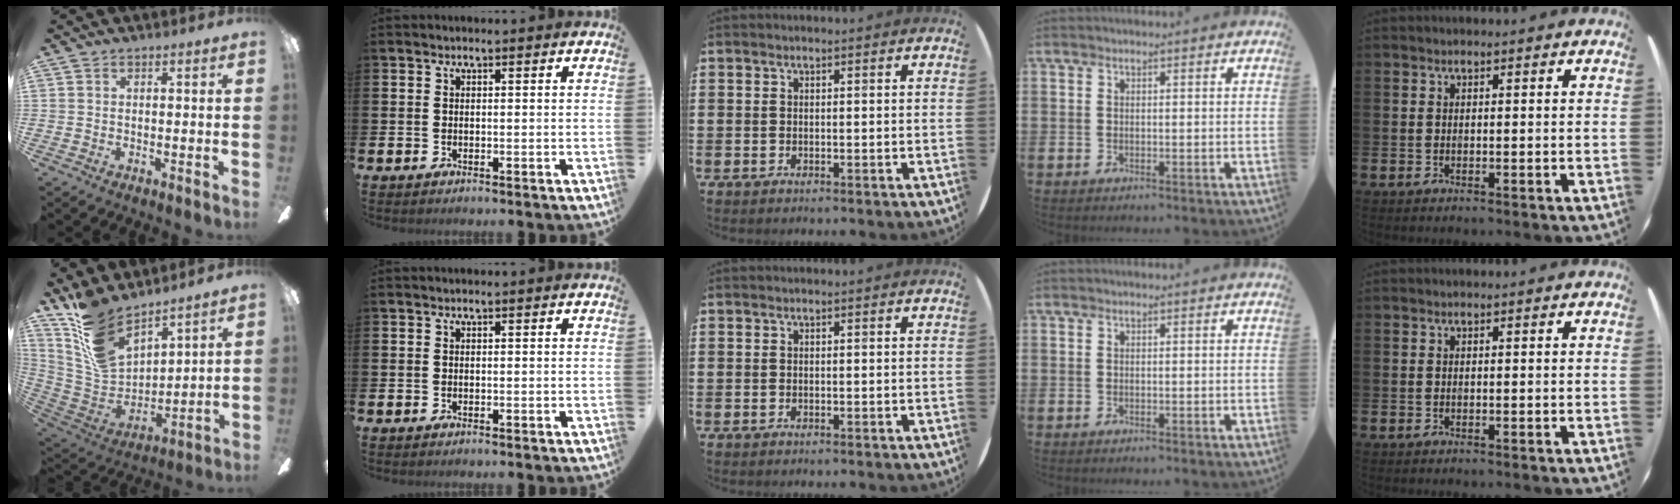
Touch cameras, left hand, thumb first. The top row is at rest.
{"thumb": {"total": 15.4, "force": [11.6, 6.7, 7.6], "torque": [-0.194, -0.075, 0.220]}}